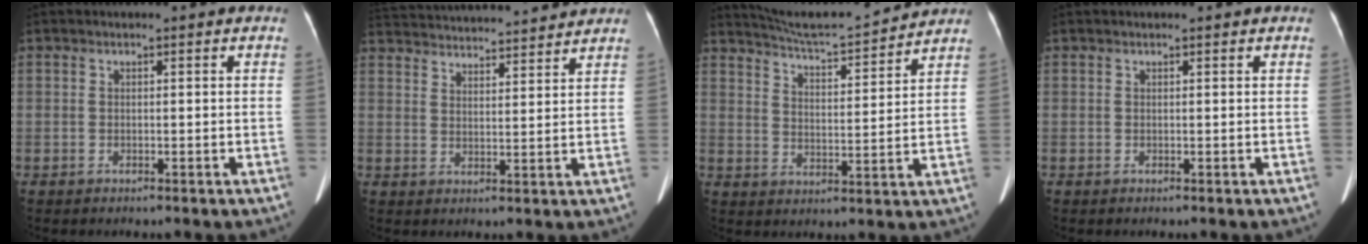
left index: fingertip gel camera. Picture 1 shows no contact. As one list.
[{"total": 20.5, "force": [19.2, 2.7, 6.7], "torque": [-0.136, 0.031, 0.275]}, {"total": 12.5, "force": [12.1, 0.0, 3.2], "torque": [-0.067, 0.005, 0.180]}, {"total": 1.8, "force": [1.7, 0.1, 0.6], "torque": [-0.010, 0.018, 0.022]}]